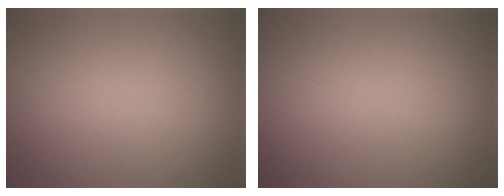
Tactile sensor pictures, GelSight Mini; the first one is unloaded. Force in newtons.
{"total": 0.0}